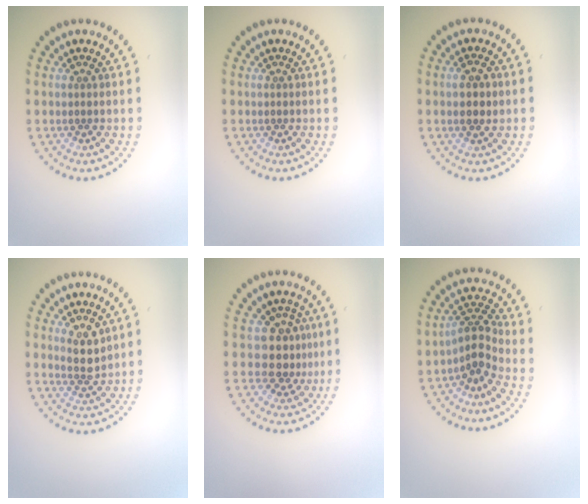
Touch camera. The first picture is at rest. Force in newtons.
{"total": 0.0}
{"total": 2.0, "press": 2.0, "slide": 0.2}
{"total": 2.4, "press": 2.2, "slide": 1.0}
{"total": 3.0, "press": 2.0, "slide": 2.2}
{"total": 3.0, "press": 2.0, "slide": 2.2}